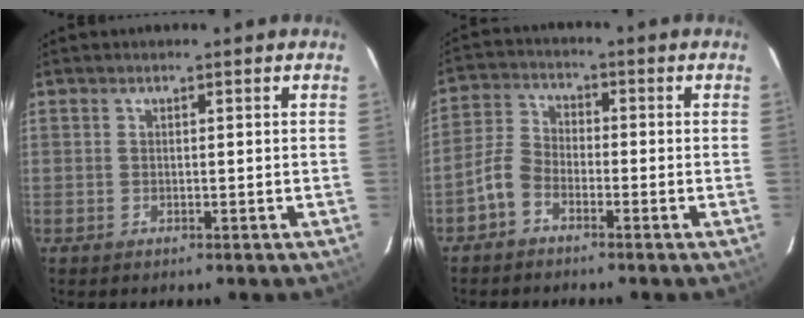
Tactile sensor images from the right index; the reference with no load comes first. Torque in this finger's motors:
{"motor_torque": [0.08, -0.26, 0.11, 0.09]}